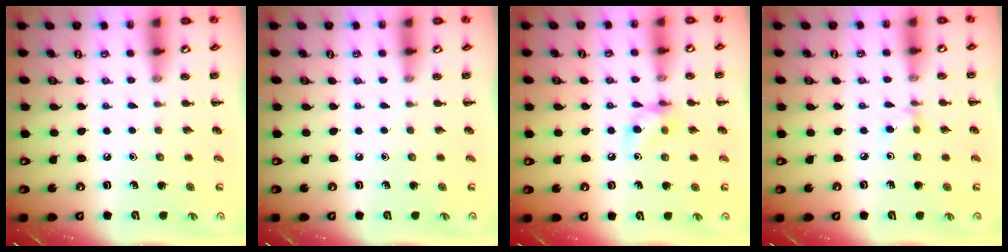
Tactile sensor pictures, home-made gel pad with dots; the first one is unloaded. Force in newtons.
{"total": 0.0}
{"total": 7.9, "press": 7.8, "slide": 1.2}
{"total": 3.0, "press": 2.9, "slide": 1.0}